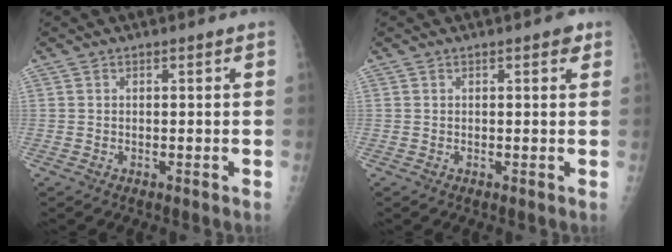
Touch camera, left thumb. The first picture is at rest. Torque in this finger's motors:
{"motor_torque": [0.22, 0.04, 0.25, -0.03, 0.00]}